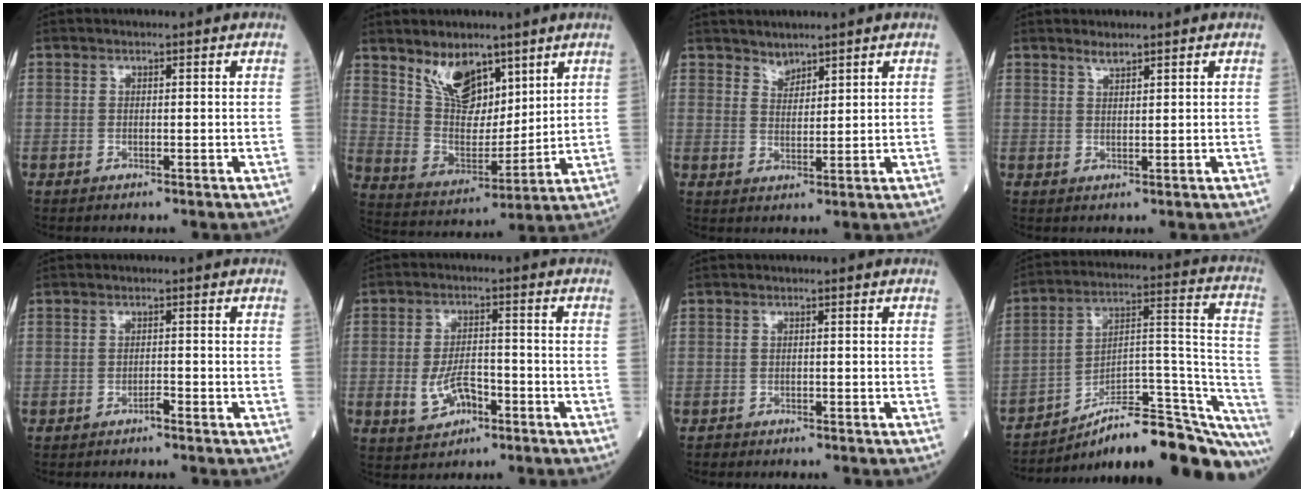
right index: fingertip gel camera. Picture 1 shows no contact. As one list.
[{"total": 10.5, "force": [7.0, 5.3, 5.8], "torque": [-0.114, 0.001, 0.141]}, {"total": 2.3, "force": [2.1, 0.8, 0.2], "torque": [-0.001, 0.001, 0.040]}, {"total": 1.4, "force": [1.3, 0.0, 0.5], "torque": [-0.011, -0.002, 0.028]}, {"total": 0.9, "force": [-0.8, 0.0, 0.5], "torque": [-0.008, 0.001, -0.015]}, {"total": 6.0, "force": [-2.3, 3.2, 4.5], "torque": [-0.089, 0.002, -0.037]}, {"total": 1.0, "force": [-0.8, 0.5, -0.3], "torque": [-0.005, 0.002, -0.017]}, {"total": 25.3, "force": [-20.8, 3.8, 13.9], "torque": [-0.121, 0.038, -0.300]}]